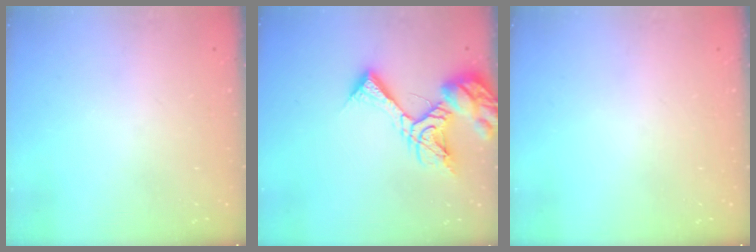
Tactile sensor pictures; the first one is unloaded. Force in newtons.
{"total": 14.0, "press": 14.0, "slide": 1.5}
{"total": 0.0}